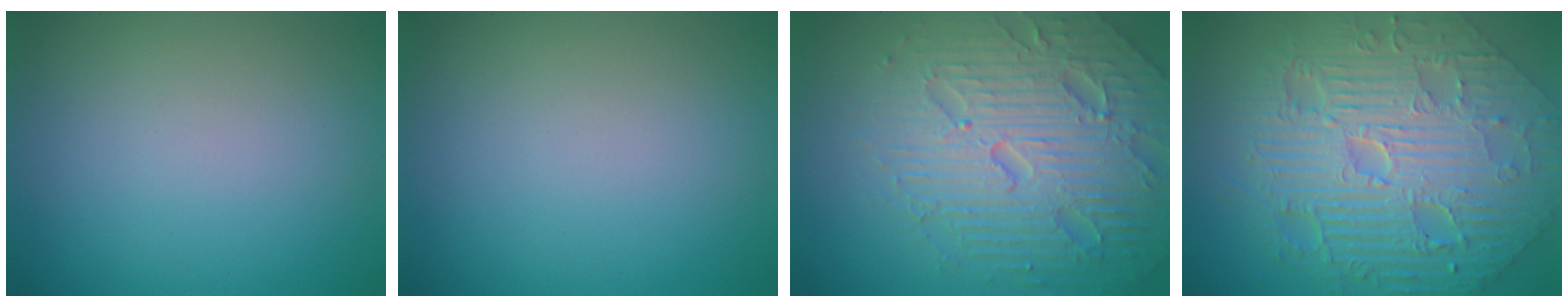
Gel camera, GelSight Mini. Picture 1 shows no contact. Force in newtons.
{"total": 0.0}
{"total": 7.4, "press": 7.3, "slide": 1.6}
{"total": 11.6, "press": 7.7, "slide": 8.7}